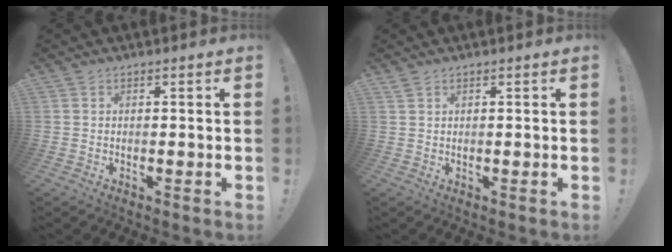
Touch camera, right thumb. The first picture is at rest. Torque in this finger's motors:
{"motor_torque": [-0.28, 0.01, -0.24, 0.38, 0.00]}